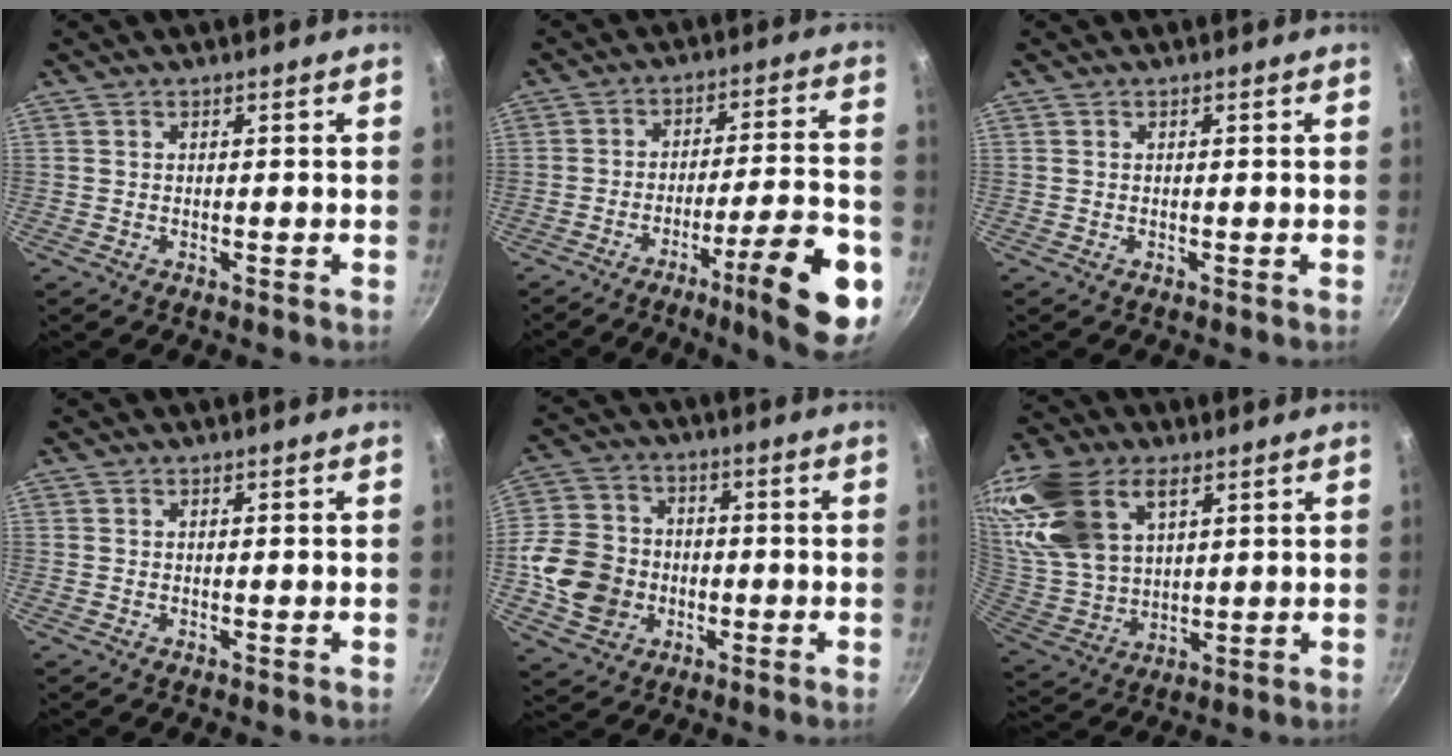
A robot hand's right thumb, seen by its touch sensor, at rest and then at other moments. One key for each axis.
{"total": 18.3, "fx": -8.4, "fy": 3.4, "fz": 15.9, "tx": -0.203, "ty": 0.041, "tz": -0.118}
{"total": 0.0}
{"total": 0.0}
{"total": 12.8, "fx": -2.3, "fy": 11.0, "fz": 6.0, "tx": -0.090, "ty": 0.023, "tz": -0.045}
{"total": 22.7, "fx": 10.2, "fy": 13.9, "fz": 14.7, "tx": -0.307, "ty": -0.006, "tz": 0.206}